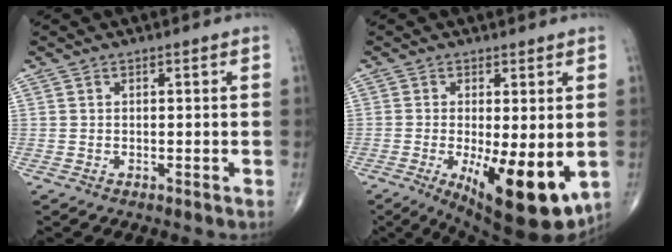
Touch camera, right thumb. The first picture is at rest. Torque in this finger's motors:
{"motor_torque": [1.50, 2.61, 0.68, -0.80, 0.46]}